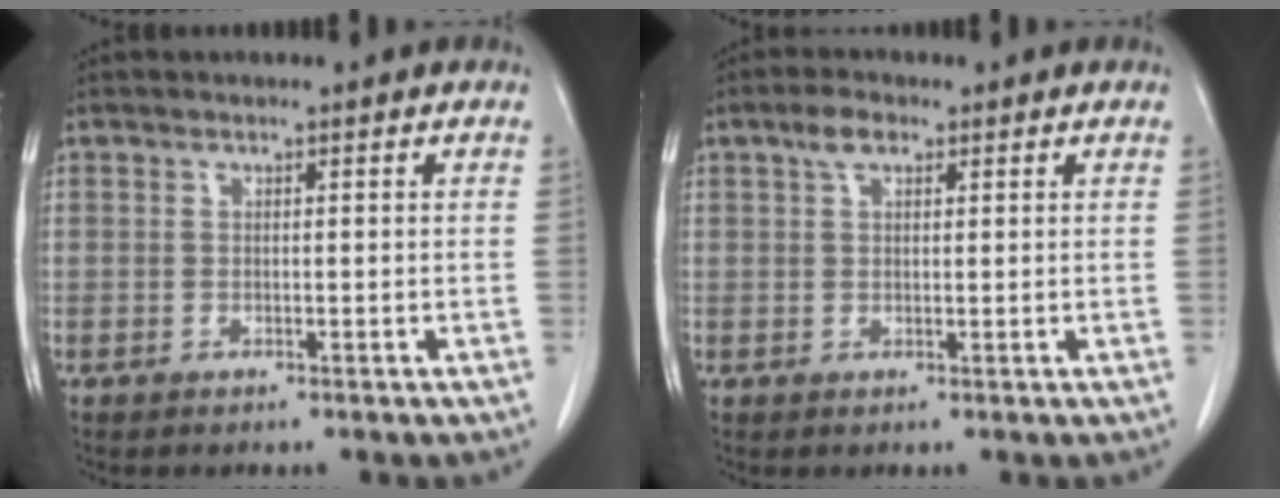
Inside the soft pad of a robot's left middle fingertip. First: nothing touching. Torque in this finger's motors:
{"motor_torque": [0.98, -0.58, 0.03, 0.01]}